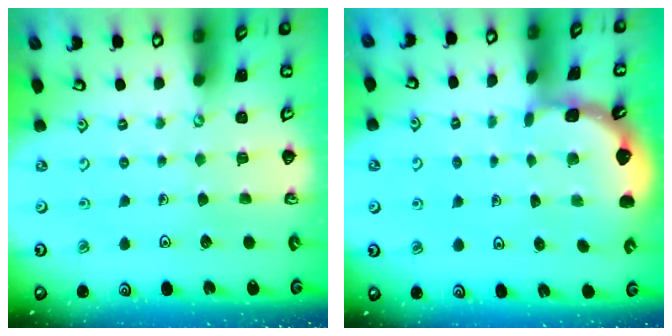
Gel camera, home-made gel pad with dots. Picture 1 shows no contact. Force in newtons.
{"total": 0.9, "press": 0.9, "slide": 0.2}